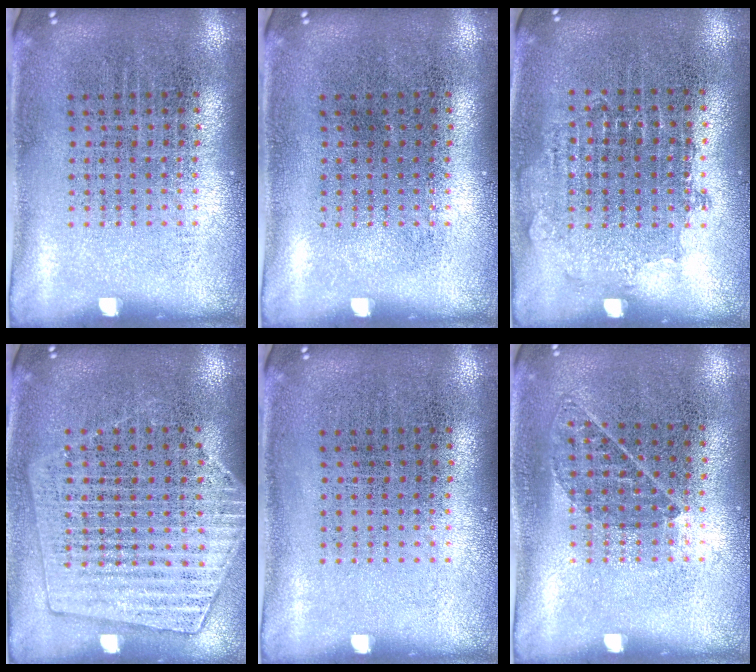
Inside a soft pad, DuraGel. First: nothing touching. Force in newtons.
{"total": 0.0}
{"total": 0.8, "press": 0.8, "slide": 0.3}
{"total": 1.4, "press": 1.3, "slide": 0.5}
{"total": 0.0}
{"total": 0.8, "press": 0.6, "slide": 0.5}